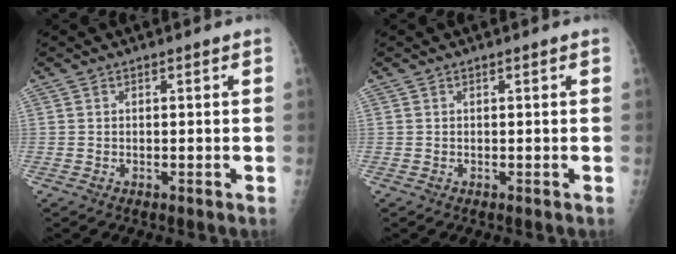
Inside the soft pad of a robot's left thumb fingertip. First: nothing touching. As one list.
[{"total": 0.0}]